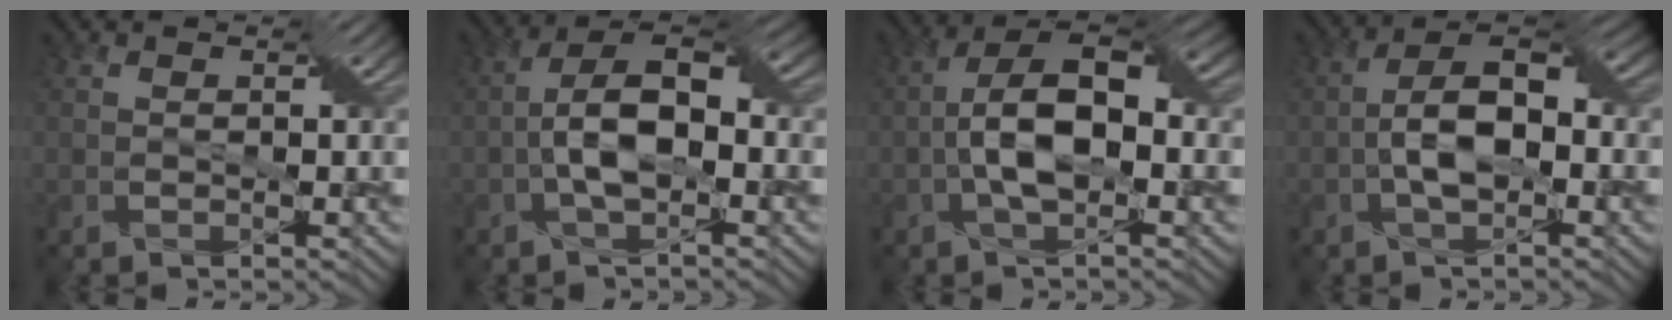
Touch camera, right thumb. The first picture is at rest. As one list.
[{"total": 6.8, "force": [-1.1, 3.1, 6.0], "torque": [-0.115, 0.015, -0.022]}, {"total": 8.0, "force": [-0.9, 3.7, 7.0], "torque": [-0.134, 0.014, -0.019]}, {"total": 6.8, "force": [-1.1, 3.3, 5.8], "torque": [-0.108, 0.014, -0.021]}]